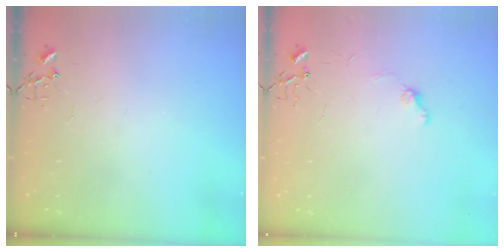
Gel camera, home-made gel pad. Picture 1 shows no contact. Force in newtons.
{"total": 5.8, "press": 5.7, "slide": 0.6}